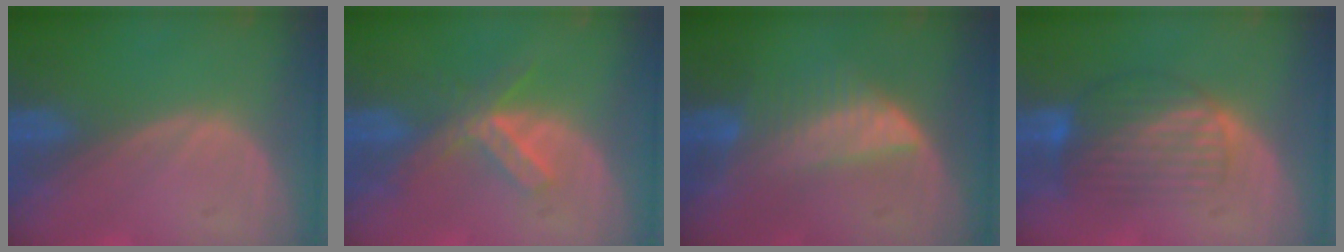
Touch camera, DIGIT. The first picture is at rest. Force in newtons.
{"total": 5.1, "press": 5.1, "slide": 0.3}
{"total": 6.5, "press": 5.8, "slide": 2.9}
{"total": 7.6, "press": 6.9, "slide": 3.2}